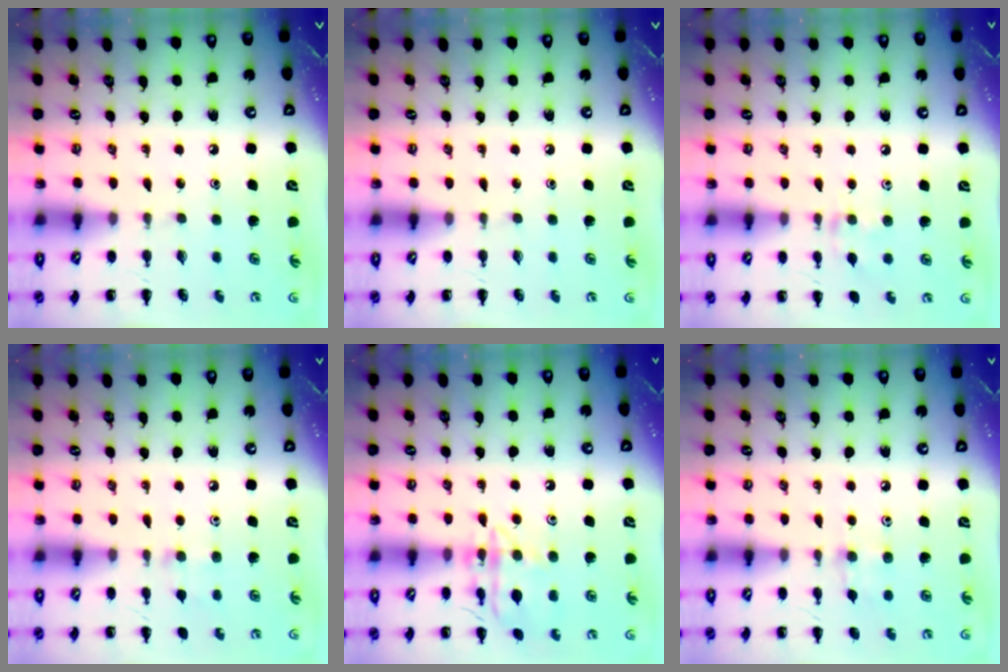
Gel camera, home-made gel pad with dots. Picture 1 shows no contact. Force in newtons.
{"total": 0.0}
{"total": 4.4, "press": 4.2, "slide": 1.4}
{"total": 6.5, "press": 6.2, "slide": 1.8}
{"total": 13.7, "press": 13.7, "slide": 0.6}
{"total": 3.5, "press": 3.3, "slide": 1.2}